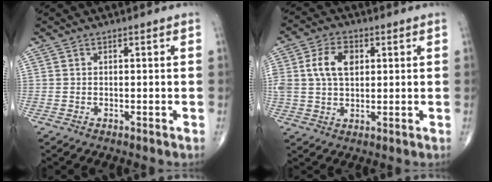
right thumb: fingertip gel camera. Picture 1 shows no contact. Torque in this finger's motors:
{"motor_torque": [0.70, 0.88, 0.81, 0.14, 0.34]}